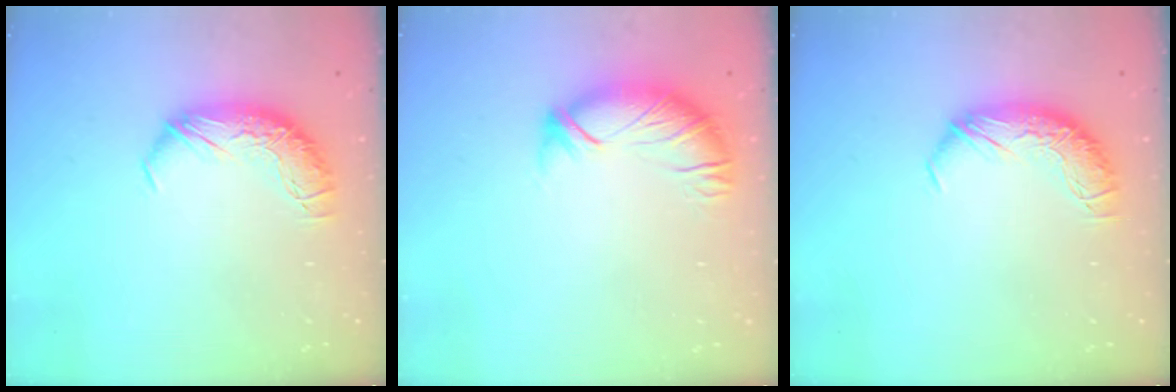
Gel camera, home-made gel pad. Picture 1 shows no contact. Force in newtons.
{"total": 2.4, "press": 1.9, "slide": 1.5}
{"total": 0.0}